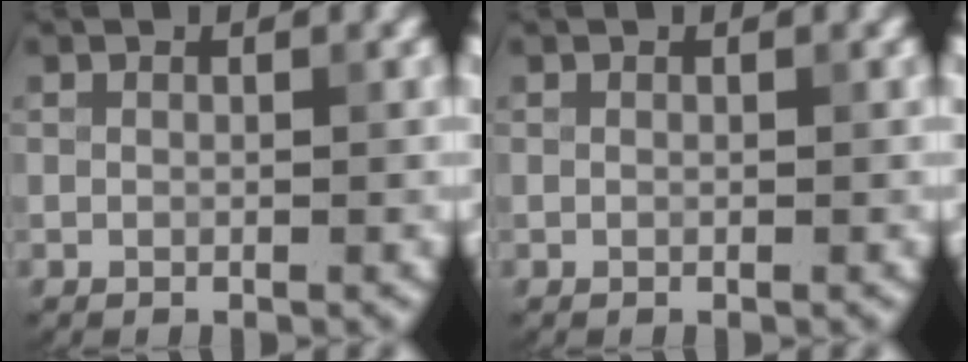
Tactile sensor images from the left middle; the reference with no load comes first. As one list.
[{"total": 0.0}]